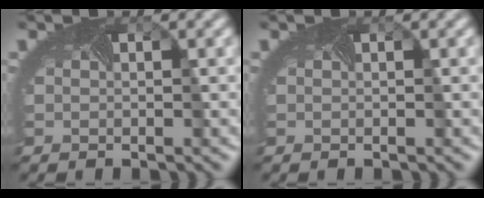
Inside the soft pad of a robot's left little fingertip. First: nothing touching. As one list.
[{"total": 0.0}]